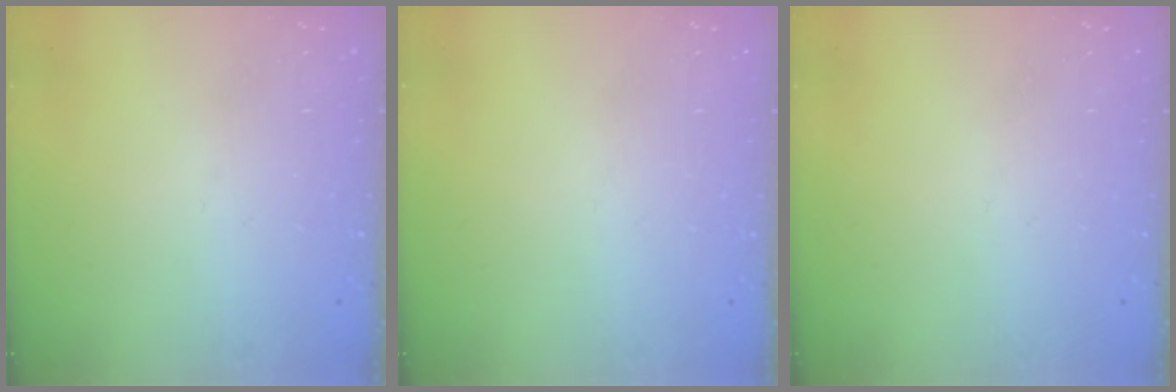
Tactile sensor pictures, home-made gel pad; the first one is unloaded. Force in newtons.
{"total": 0.0}
{"total": 0.0}